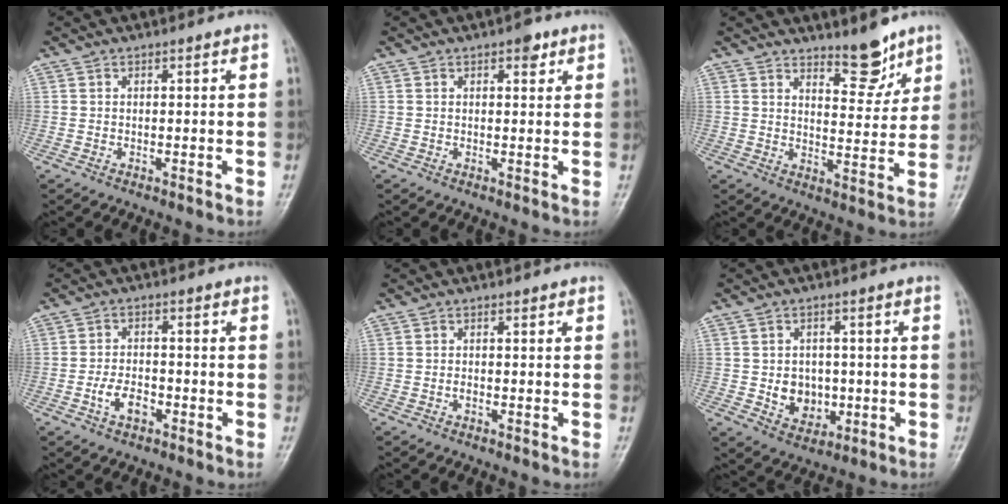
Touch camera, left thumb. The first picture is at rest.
{"total": 2.6, "force": [1.5, 1.3, 1.7], "torque": [-0.012, -0.004, 0.017]}
{"total": 7.2, "force": [5.7, 2.4, 3.6], "torque": [-0.030, -0.050, 0.089]}
{"total": 4.7, "force": [-2.0, 2.8, 3.2], "torque": [-0.056, 0.015, -0.038]}
{"total": 0.7, "force": [-0.1, 0.5, 0.5], "torque": [-0.003, 0.001, -0.006]}
{"total": 6.9, "force": [-0.6, 5.8, 3.8], "torque": [-0.025, 0.002, 0.002]}